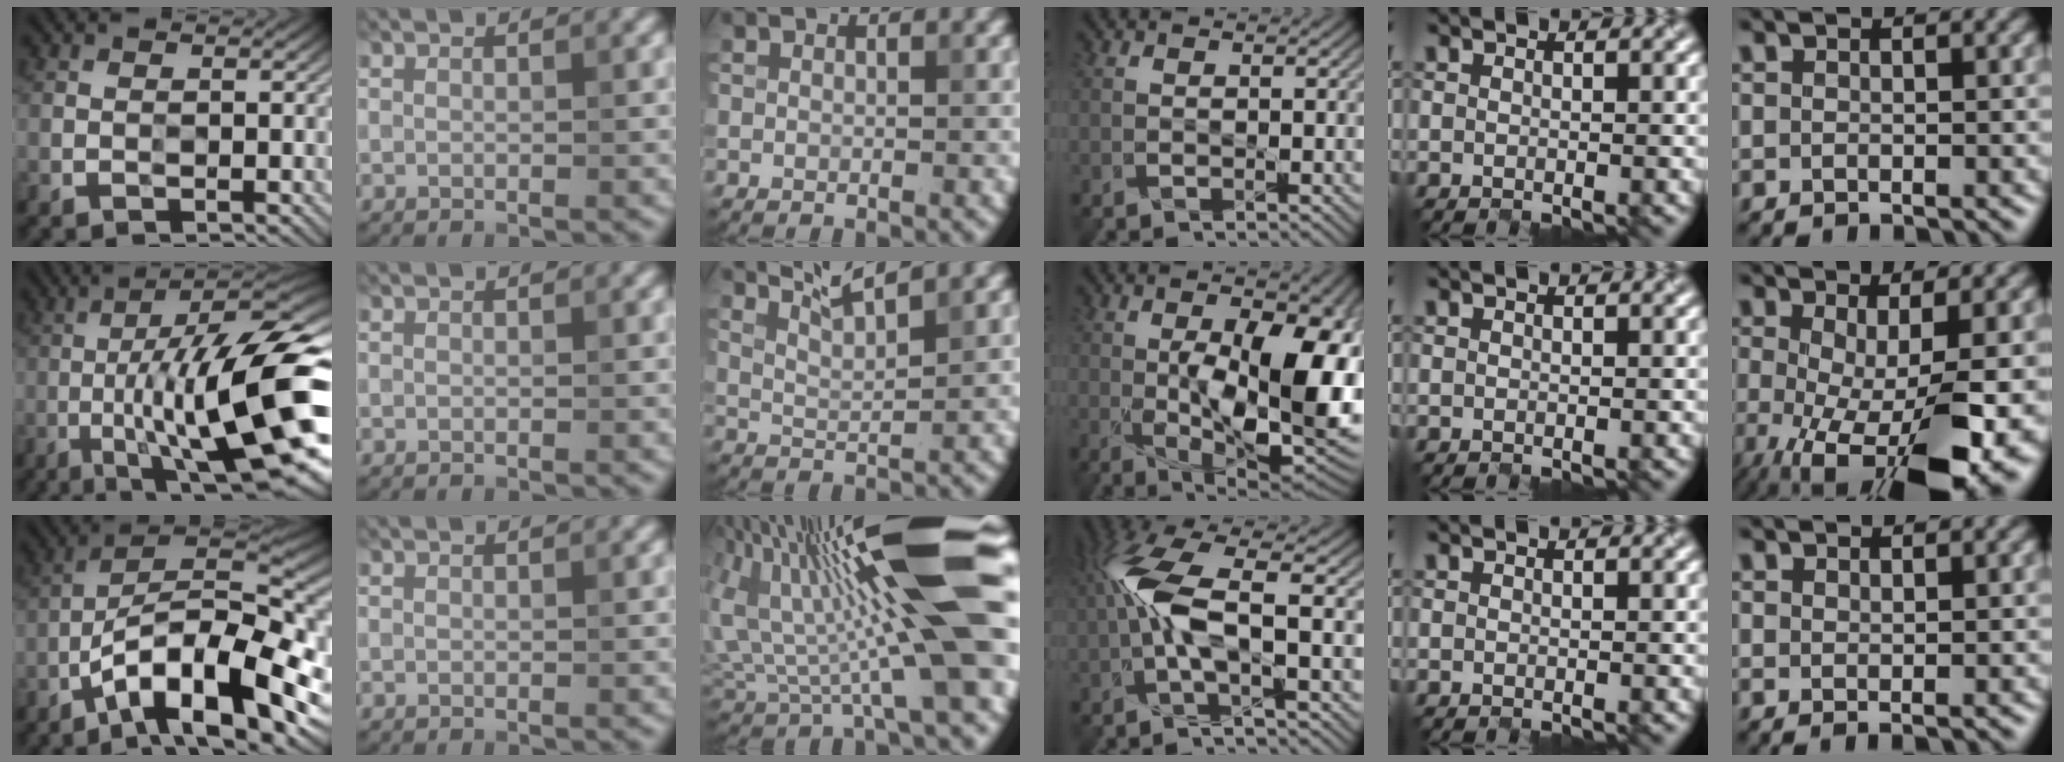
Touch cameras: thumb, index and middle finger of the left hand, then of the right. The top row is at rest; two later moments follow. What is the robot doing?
{"motion": "open", "object": "hinged tin"}